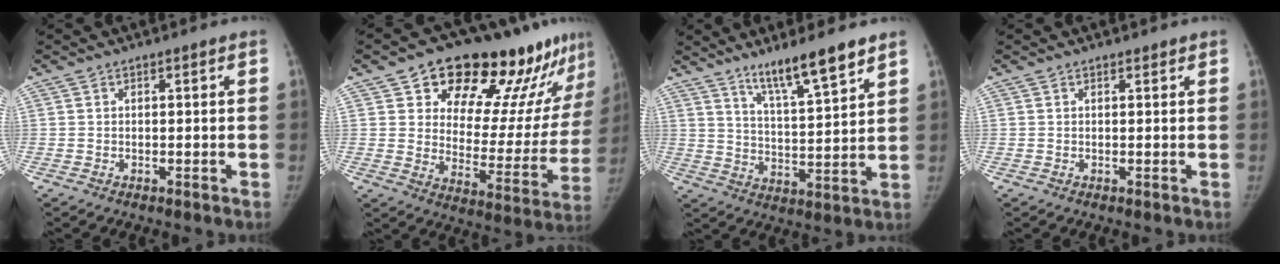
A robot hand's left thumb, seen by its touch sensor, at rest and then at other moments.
{"total": 23.6, "force": [16.8, 10.1, 13.1], "torque": [-0.131, -0.077, 0.240]}
{"total": 11.2, "force": [8.2, 1.2, 7.5], "torque": [-0.120, -0.055, 0.146]}
{"total": 0.7, "force": [0.6, 0.3, 0.1], "torque": [-0.003, -0.005, 0.008]}